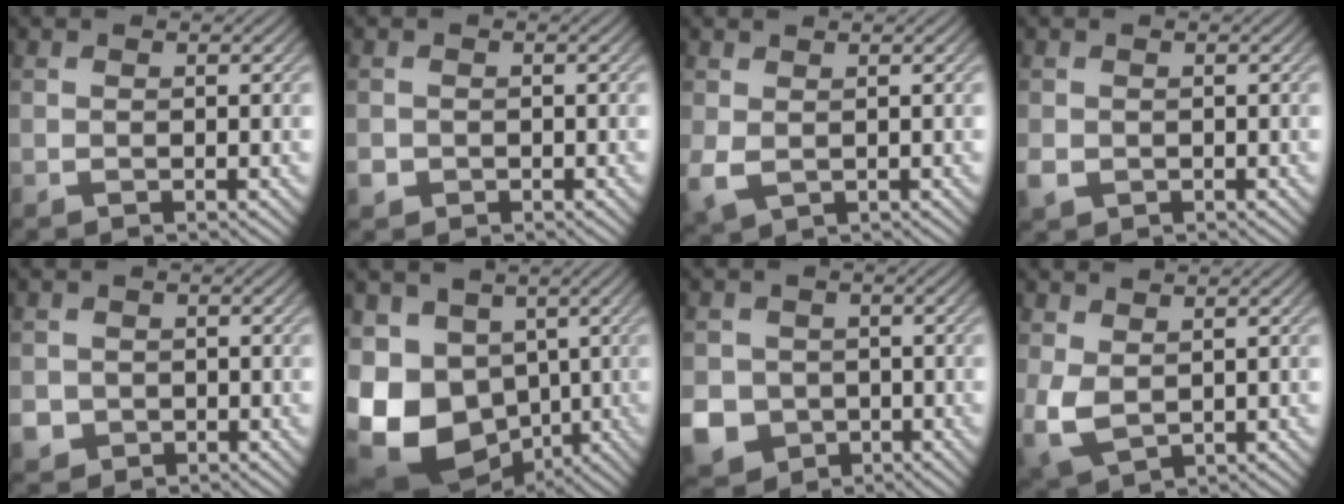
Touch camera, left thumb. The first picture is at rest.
{"total": 1.5, "force": [-0.6, 1.3, 0.4], "torque": [-0.007, -0.006, -0.017]}
{"total": 3.1, "force": [0.1, 2.0, 2.3], "torque": [-0.067, -0.006, 0.002]}
{"total": 1.9, "force": [-0.5, 1.6, 0.9], "torque": [-0.023, -0.007, -0.011]}
{"total": 2.5, "force": [-0.9, 2.3, 0.6], "torque": [-0.017, -0.010, -0.019]}
{"total": 16.1, "force": [-4.3, 12.2, 9.5], "torque": [-0.237, -0.030, -0.053]}
{"total": 7.1, "force": [-2.3, 6.2, 2.5], "torque": [-0.077, -0.021, -0.058]}
{"total": 4.8, "force": [0.9, 3.0, 3.7], "torque": [-0.101, -0.008, 0.017]}